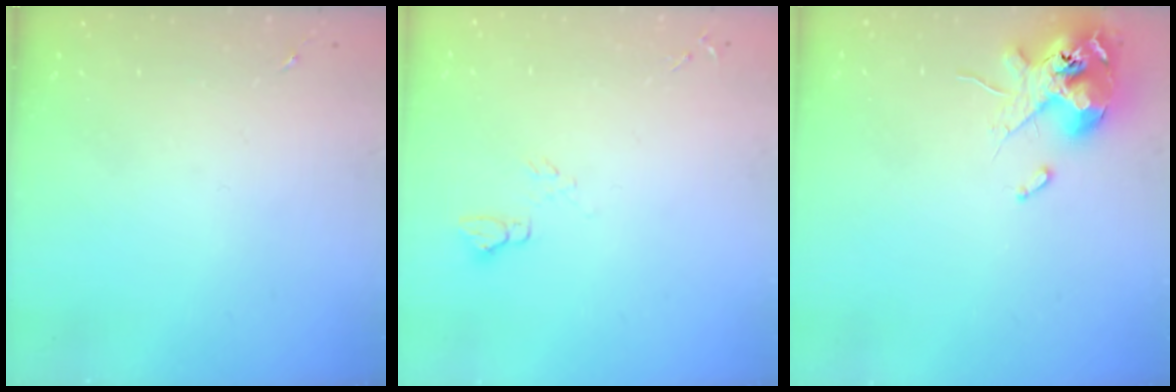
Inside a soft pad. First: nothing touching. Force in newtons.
{"total": 4.6, "press": 4.6, "slide": 0.5}
{"total": 12.4, "press": 12.2, "slide": 2.2}